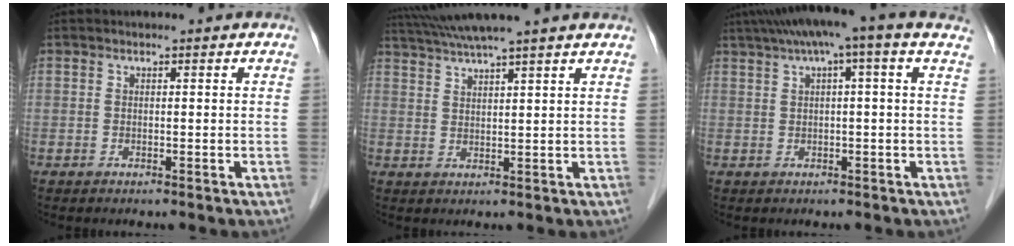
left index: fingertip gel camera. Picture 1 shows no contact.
{"total": 9.1, "force": [8.0, -1.6, 4.2], "torque": [-0.074, 0.029, 0.118]}
{"total": 8.4, "force": [5.0, -0.2, 6.8], "torque": [-0.105, 0.046, 0.065]}